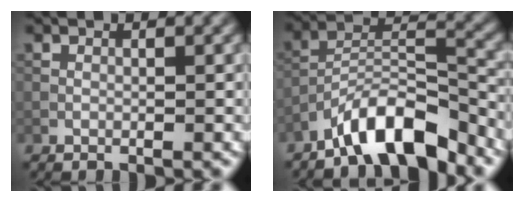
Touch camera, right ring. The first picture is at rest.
{"total": 7.9, "force": [-6.0, 2.2, 4.6], "torque": [-0.074, 0.009, -0.109]}